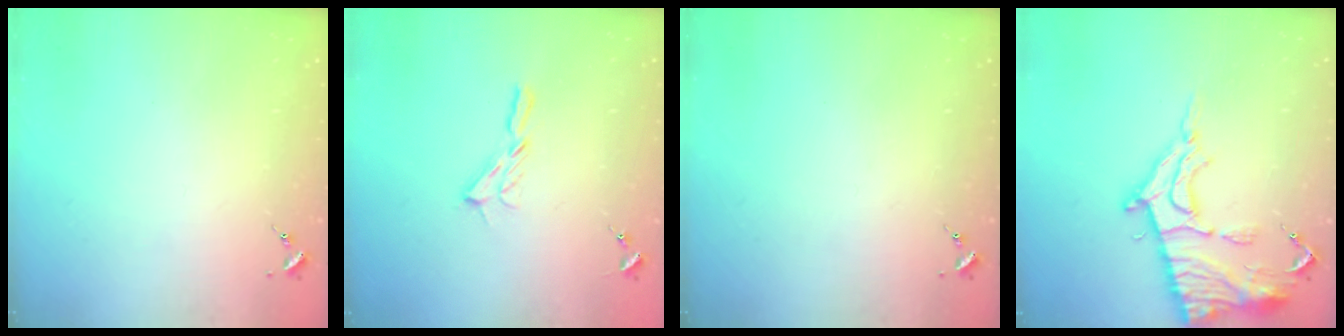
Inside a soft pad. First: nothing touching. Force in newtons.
{"total": 5.9, "press": 5.9, "slide": 0.5}
{"total": 0.0}
{"total": 16.6, "press": 16.5, "slide": 1.5}